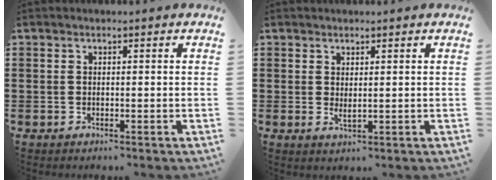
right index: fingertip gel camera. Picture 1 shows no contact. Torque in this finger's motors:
{"motor_torque": [0.59, 0.93, 0.05, 0.00]}